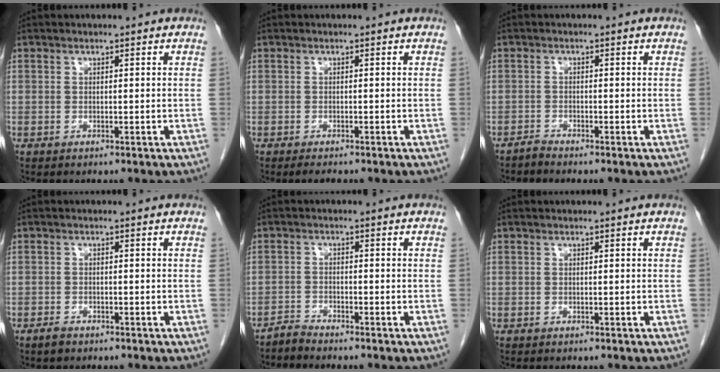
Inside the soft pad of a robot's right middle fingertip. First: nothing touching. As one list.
[{"total": 1.8, "force": [-1.5, 0.3, 1.0], "torque": [-0.013, -0.005, -0.019]}, {"total": 1.0, "force": [-0.9, -0.3, -0.1], "torque": [0.002, -0.003, -0.019]}, {"total": 1.2, "force": [-0.9, 0.6, 0.5], "torque": [-0.014, 0.001, -0.014]}, {"total": 1.8, "force": [-1.7, -0.4, -0.3], "torque": [0.010, -0.007, -0.036]}, {"total": 0.0}]